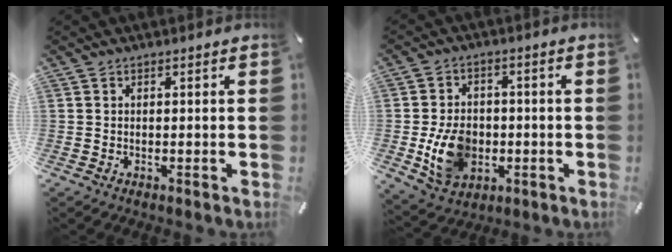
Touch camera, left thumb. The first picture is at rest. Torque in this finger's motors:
{"motor_torque": [1.84, 2.28, 1.23, 0.15, 0.14]}